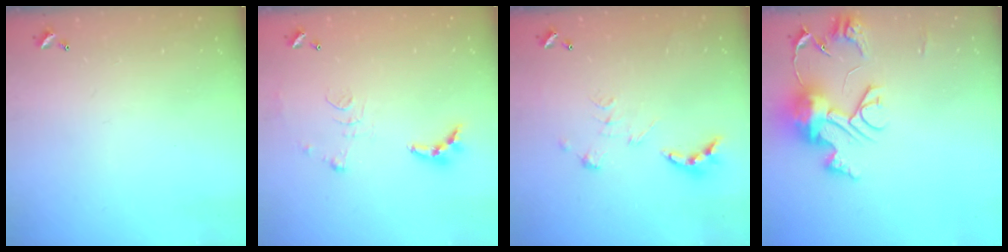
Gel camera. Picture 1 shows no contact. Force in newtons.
{"total": 9.3, "press": 9.3, "slide": 0.8}
{"total": 2.7, "press": 2.2, "slide": 1.5}
{"total": 13.9, "press": 13.8, "slide": 1.5}